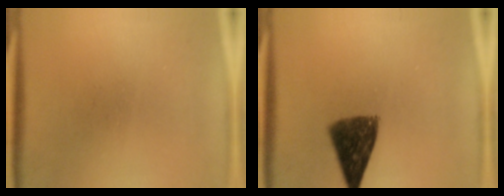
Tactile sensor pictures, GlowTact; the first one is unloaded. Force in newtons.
{"total": 9.0}